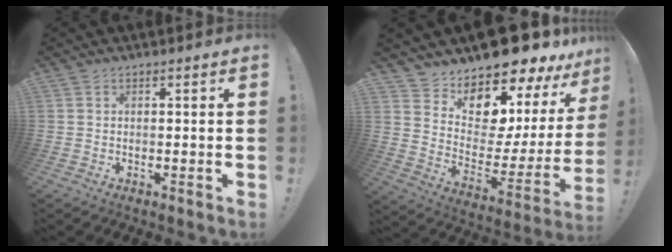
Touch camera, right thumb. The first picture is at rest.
{"total": 13.4, "force": [11.5, 5.0, 4.9], "torque": [-0.073, -0.125, 0.201]}